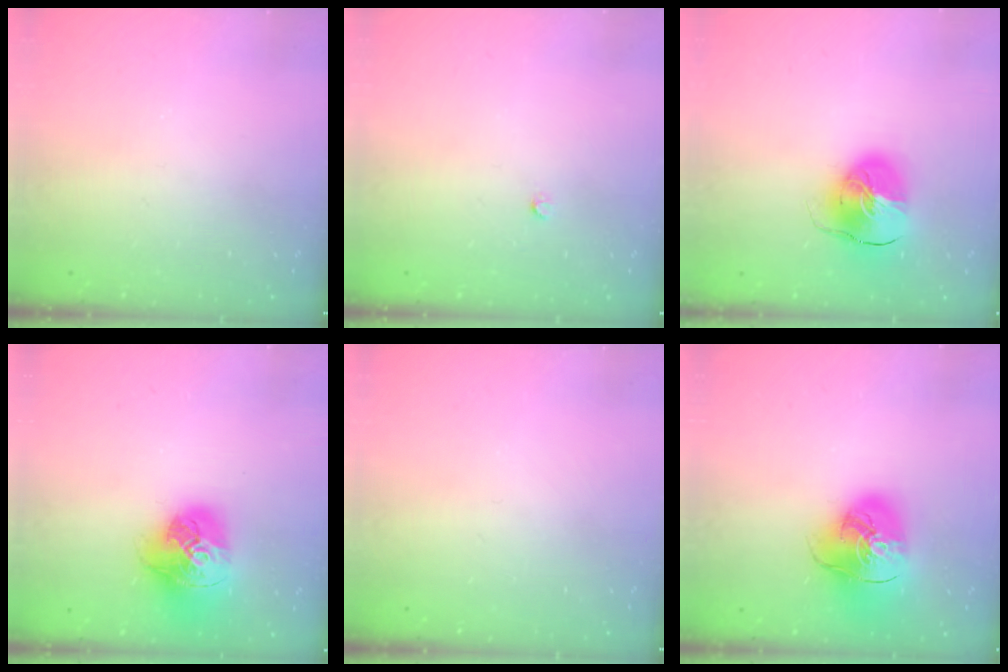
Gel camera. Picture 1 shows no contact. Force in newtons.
{"total": 2.2, "press": 2.2, "slide": 0.3}
{"total": 11.9, "press": 11.7, "slide": 1.8}
{"total": 17.5, "press": 17.4, "slide": 2.0}
{"total": 0.0}
{"total": 17.2, "press": 17.1, "slide": 2.0}